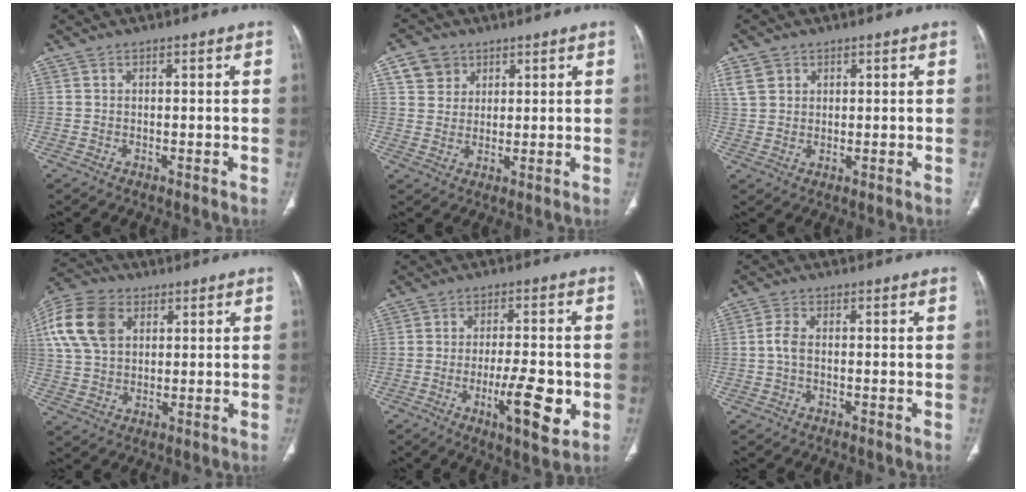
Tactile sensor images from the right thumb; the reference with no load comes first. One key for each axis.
{"total": 7.0, "fx": 3.4, "fy": 5.9, "fz": 1.7, "tx": -0.007, "ty": -0.010, "tz": 0.063}
{"total": 4.5, "fx": 2.1, "fy": 3.6, "fz": 1.8, "tx": -0.025, "ty": -0.001, "tz": 0.049}
{"total": 14.3, "fx": 4.7, "fy": 10.0, "fz": 9.1, "tx": -0.180, "ty": 0.007, "tz": 0.088}
{"total": 11.0, "fx": -3.1, "fy": 3.1, "fz": 10.1, "tx": -0.153, "ty": 0.000, "tz": -0.045}
{"total": 2.5, "fx": -0.3, "fy": 1.3, "fz": 2.1, "tx": -0.043, "ty": 0.004, "tz": -0.011}